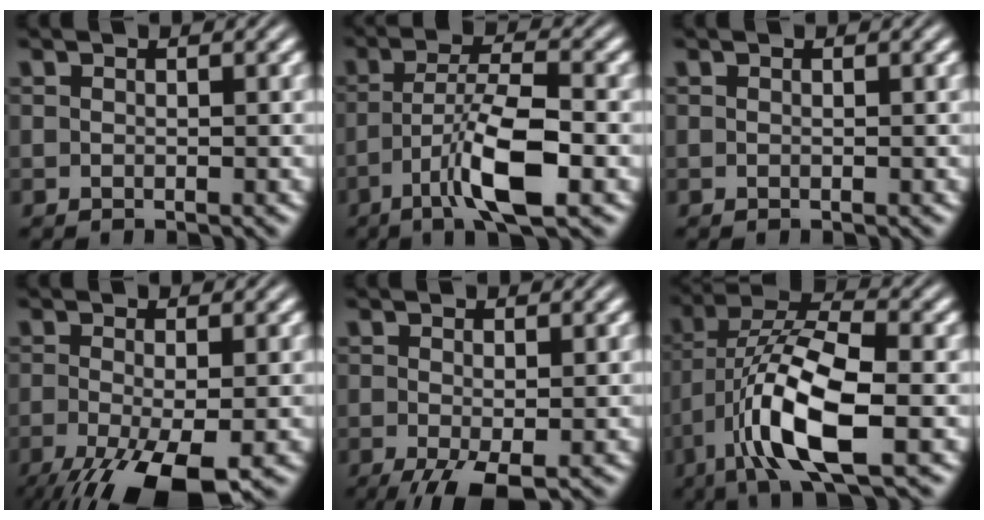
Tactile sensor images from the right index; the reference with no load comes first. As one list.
[{"total": 6.0, "force": [-2.1, 0.7, 5.6], "torque": [-0.089, -0.009, -0.030]}, {"total": 0.0}, {"total": 7.1, "force": [-3.9, 2.2, 5.5], "torque": [-0.109, -0.043, -0.041]}, {"total": 4.5, "force": [-2.8, 1.7, 3.0], "torque": [-0.059, -0.032, -0.028]}, {"total": 9.3, "force": [-0.5, 4.2, 8.2], "torque": [-0.155, -0.025, 0.003]}]